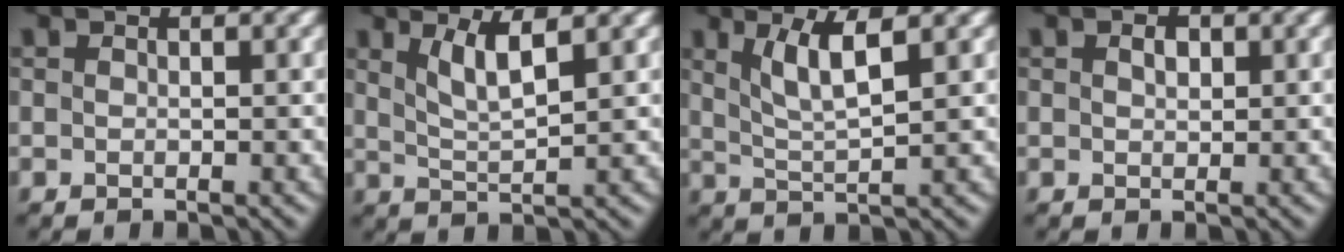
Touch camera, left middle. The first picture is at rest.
{"total": 3.2, "force": [1.7, 0.6, 2.7], "torque": [-0.050, -0.005, 0.037]}
{"total": 4.0, "force": [1.8, 0.8, 3.5], "torque": [-0.069, -0.003, 0.038]}
{"total": 1.2, "force": [0.5, 0.8, 0.8], "torque": [-0.014, 0.002, 0.008]}